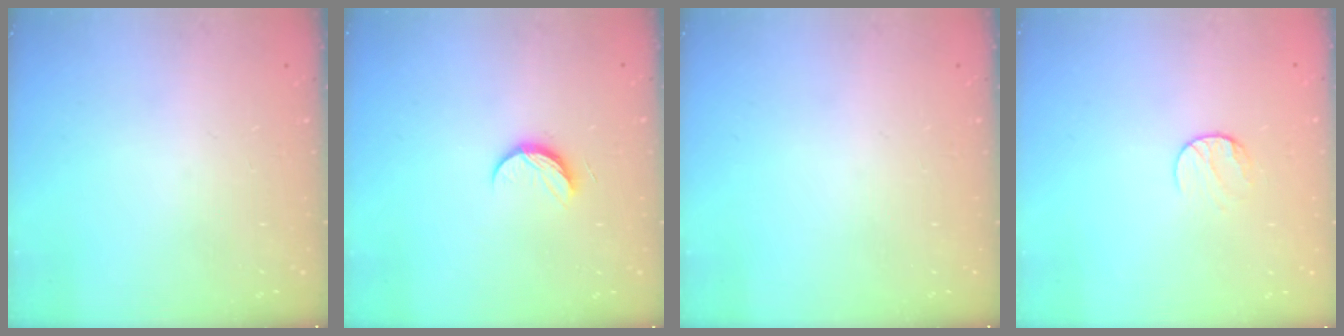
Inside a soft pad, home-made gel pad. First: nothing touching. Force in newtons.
{"total": 6.6, "press": 6.5, "slide": 0.8}
{"total": 0.0}
{"total": 6.7, "press": 6.7, "slide": 0.5}